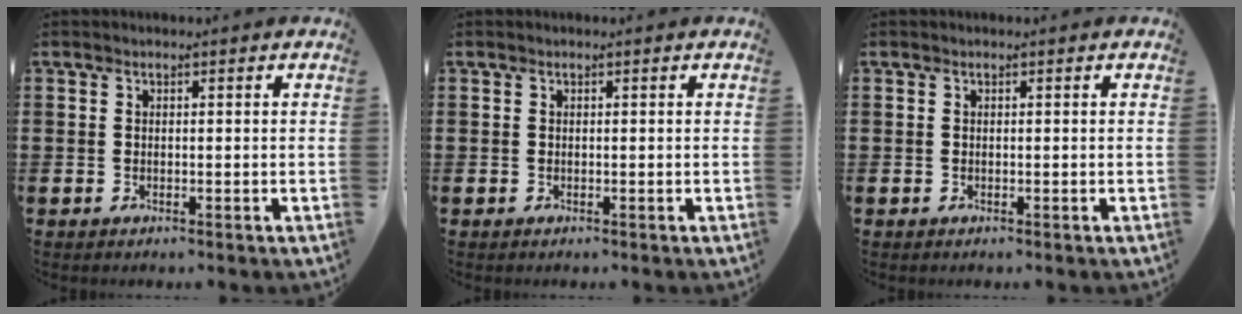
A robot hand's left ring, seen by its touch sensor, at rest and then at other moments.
{"total": 0.0}
{"total": 0.0}